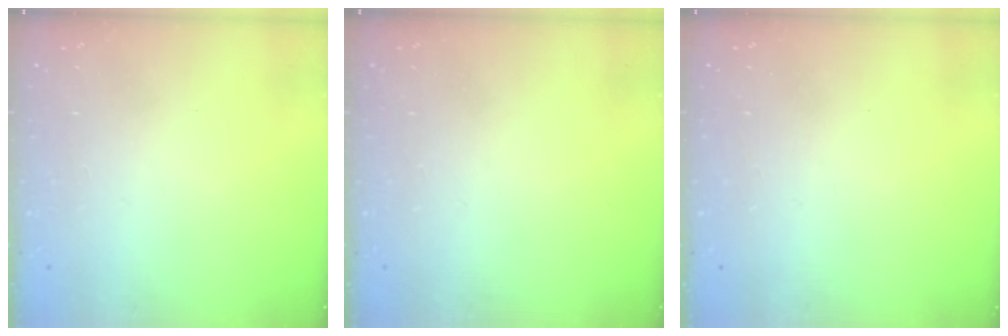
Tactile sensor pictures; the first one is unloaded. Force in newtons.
{"total": 0.0}
{"total": 0.0}